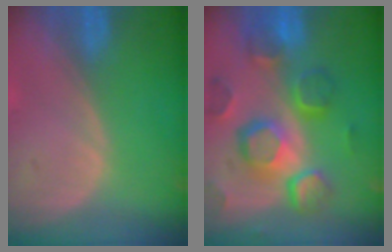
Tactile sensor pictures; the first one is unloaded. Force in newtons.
{"total": 12.3, "press": 10.6, "slide": 6.2}